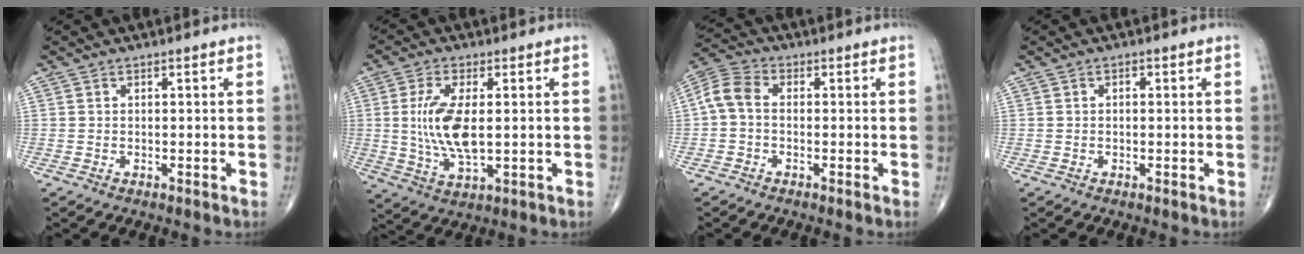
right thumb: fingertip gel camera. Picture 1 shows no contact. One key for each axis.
{"total": 10.8, "fx": 0.6, "fy": 4.5, "fz": 9.8, "tx": -0.205, "ty": -0.013, "tz": 0.017}
{"total": 5.7, "fx": -0.3, "fy": 3.8, "fz": 4.2, "tx": -0.084, "ty": 0.019, "tz": -0.019}
{"total": 0.7, "fx": 0.1, "fy": 0.4, "fz": 0.6, "tx": -0.010, "ty": 0.001, "tz": 0.000}